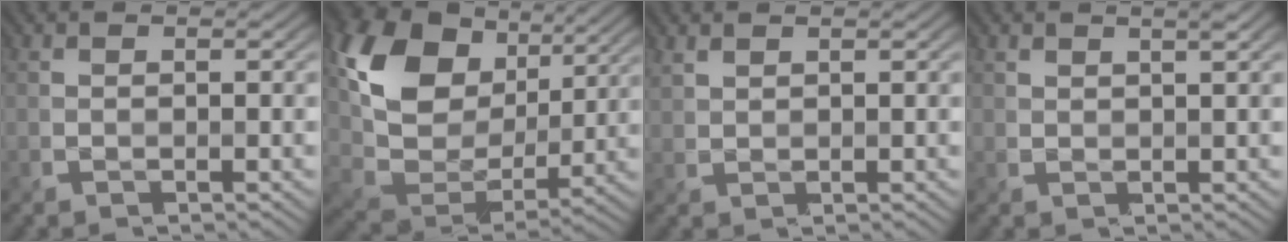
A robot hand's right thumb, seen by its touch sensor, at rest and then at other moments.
{"total": 15.4, "force": [6.3, 10.1, 9.7], "torque": [-0.213, 0.012, 0.117]}
{"total": 1.7, "force": [1.4, 0.7, 0.6], "torque": [-0.018, 0.002, 0.032]}
{"total": 1.7, "force": [1.3, 0.3, 1.0], "torque": [-0.020, 0.005, 0.027]}